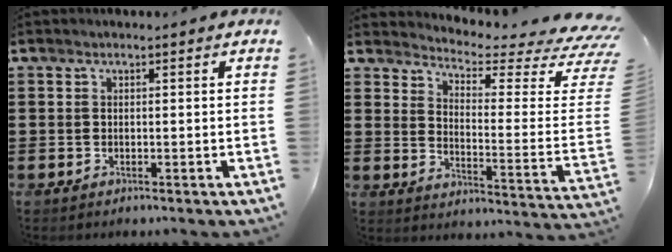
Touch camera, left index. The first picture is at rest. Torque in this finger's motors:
{"motor_torque": [2.14, 0.00, 0.19, 0.00]}